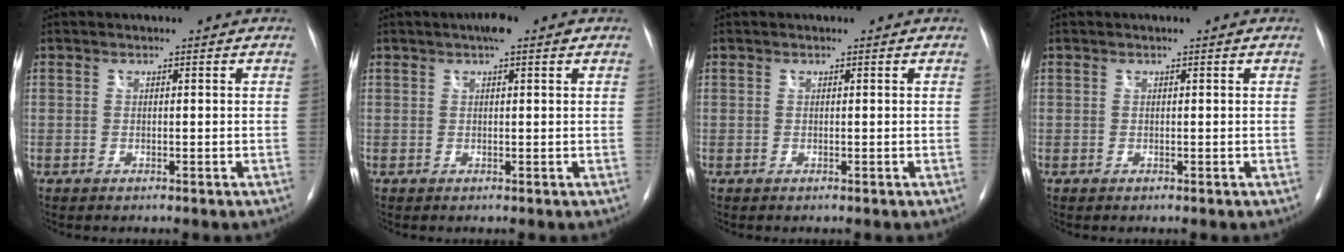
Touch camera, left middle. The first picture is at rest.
{"total": 3.3, "force": [2.0, 0.5, 2.5], "torque": [-0.041, 0.017, 0.029]}
{"total": 0.0}
{"total": 0.0}